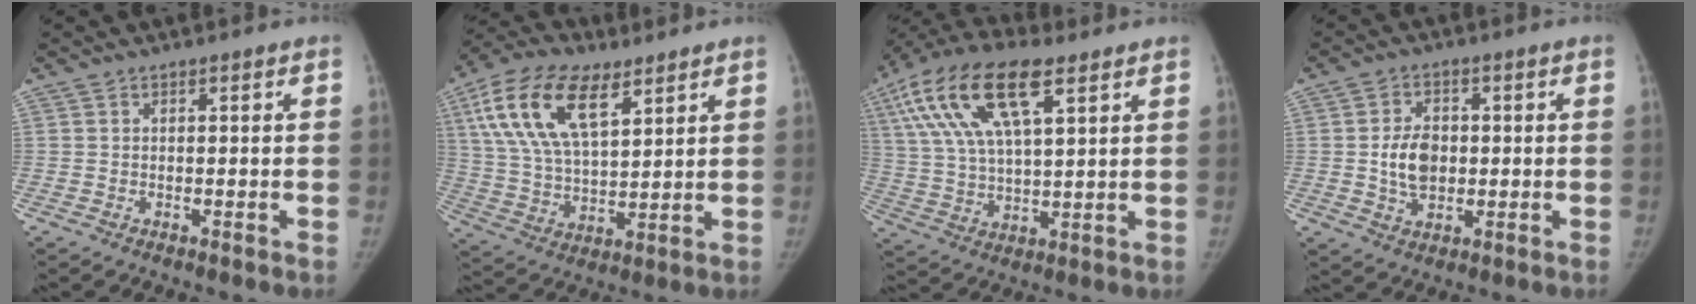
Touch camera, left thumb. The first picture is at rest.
{"total": 18.3, "force": [8.6, 8.9, 13.4], "torque": [-0.242, -0.016, 0.160]}
{"total": 19.6, "force": [8.8, 7.9, 15.6], "torque": [-0.312, 0.006, 0.161]}
{"total": 7.2, "force": [0.0, 5.1, 5.1], "torque": [-0.078, 0.001, 0.004]}